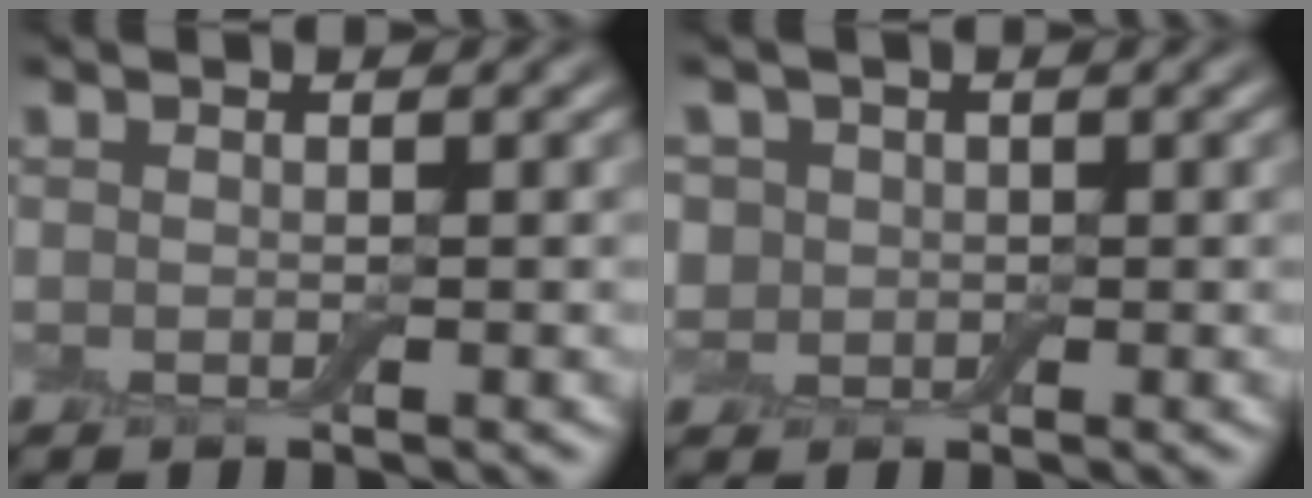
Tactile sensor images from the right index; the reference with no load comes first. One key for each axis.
{"total": 3.3, "fx": 0.9, "fy": 2.9, "fz": 1.2, "tx": -0.025, "ty": 0.010, "tz": 0.006}